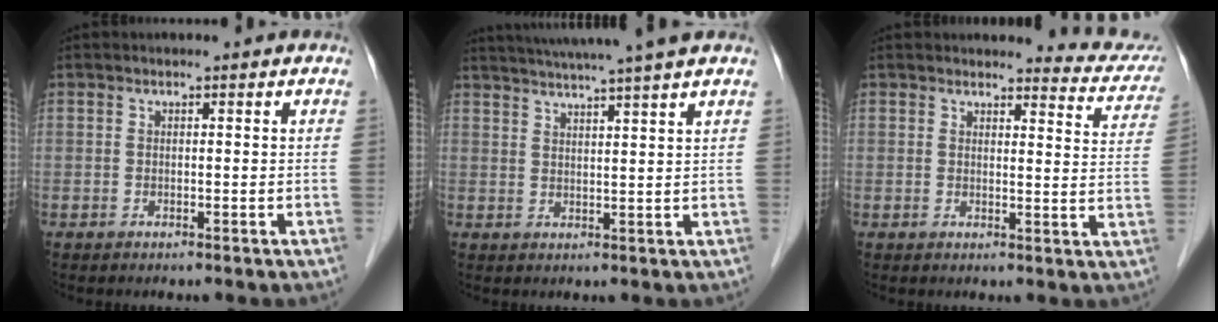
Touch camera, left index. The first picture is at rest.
{"total": 11.6, "force": [10.0, -1.7, 5.6], "torque": [-0.093, 0.009, 0.135]}
{"total": 7.3, "force": [7.2, 1.1, 0.2], "torque": [0.012, -0.040, 0.060]}